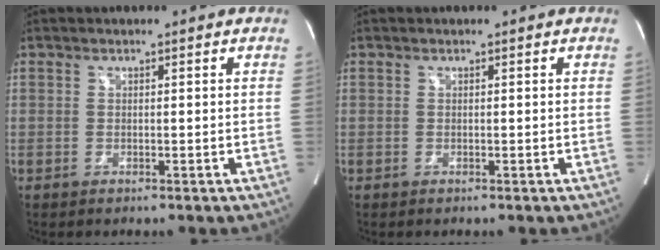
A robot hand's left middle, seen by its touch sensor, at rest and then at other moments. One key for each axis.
{"total": 0.0}